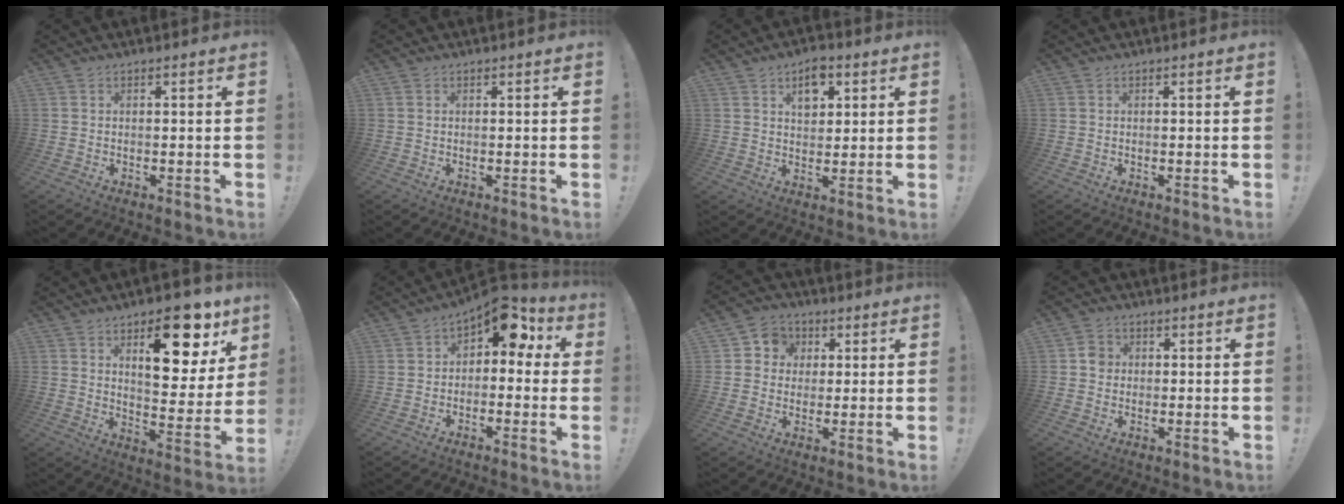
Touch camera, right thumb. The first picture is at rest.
{"total": 0.0}
{"total": 7.2, "force": [3.5, 4.8, 4.1], "torque": [-0.048, -0.011, 0.059]}
{"total": 0.0}
{"total": 18.6, "force": [9.6, 7.9, 13.8], "torque": [-0.176, -0.056, 0.152]}
{"total": 9.2, "force": [4.1, 5.6, 6.1], "torque": [-0.071, -0.030, 0.072]}
{"total": 6.7, "force": [0.7, 6.4, 1.9], "torque": [-0.027, 0.006, 0.017]}
{"total": 3.6, "force": [0.1, 3.3, 1.5], "torque": [-0.009, 0.004, -0.001]}